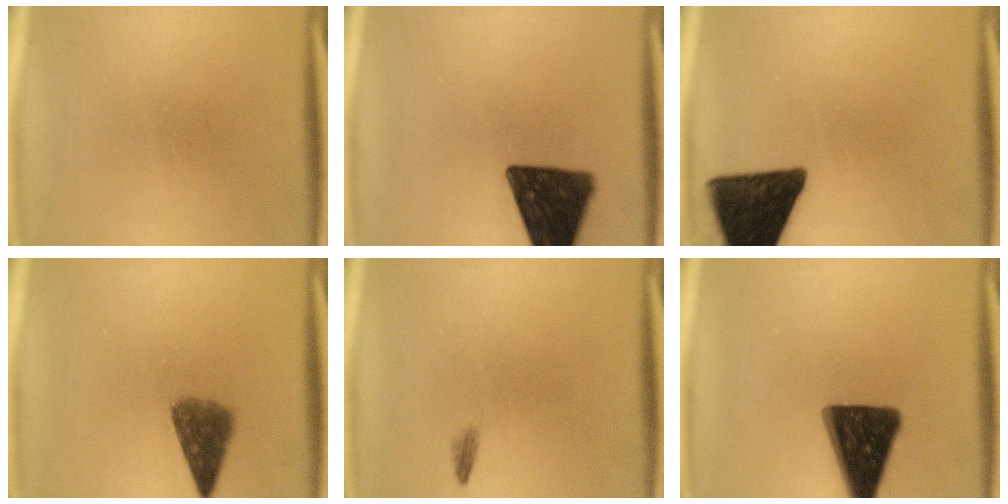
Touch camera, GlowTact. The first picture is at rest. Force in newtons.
{"total": 16.1}
{"total": 15.8}
{"total": 5.5}
{"total": 0.7}
{"total": 15.8}